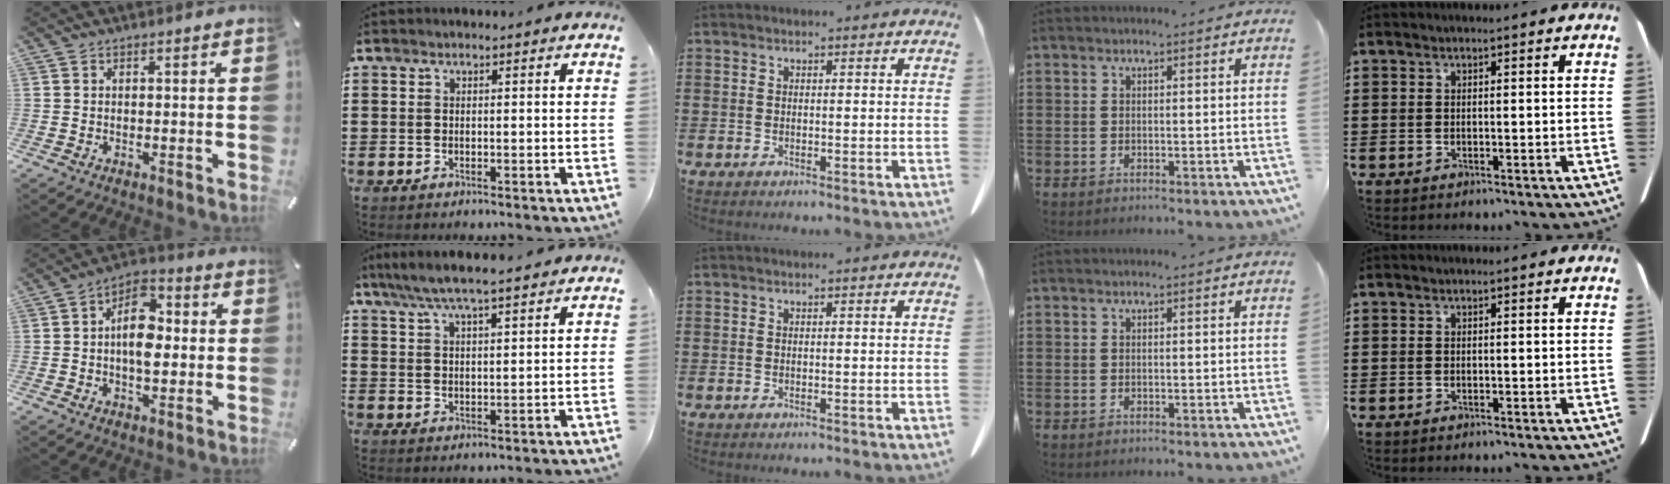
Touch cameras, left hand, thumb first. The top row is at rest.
{"thumb": {"total": 10.0, "force": [-0.5, 6.2, 7.7], "torque": [-0.111, 0.008, -0.010]}, "index": {"total": 5.4, "force": [4.6, 0.4, 2.9], "torque": [-0.069, -0.011, 0.081]}}